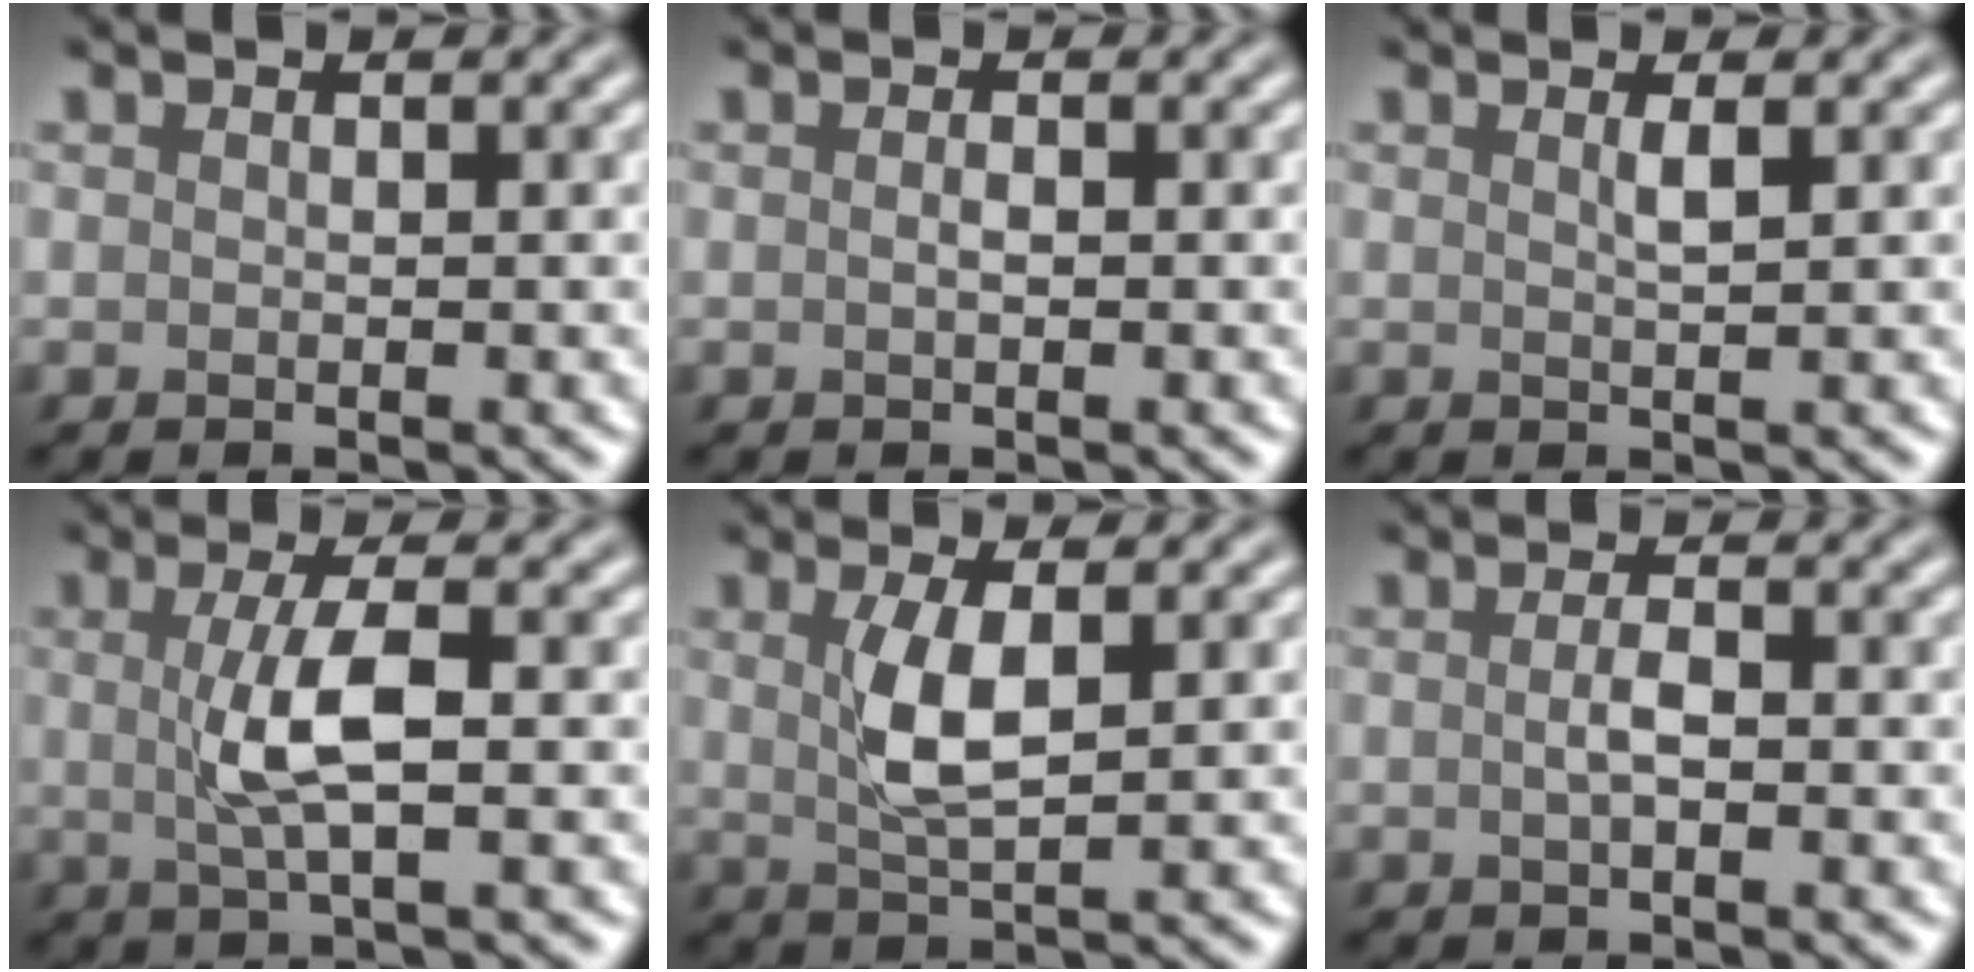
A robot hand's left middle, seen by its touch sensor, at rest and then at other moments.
{"total": 0.7, "force": [-0.1, 0.2, 0.6], "torque": [-0.013, -0.001, -0.001]}
{"total": 1.1, "force": [0.5, 0.2, 1.0], "torque": [-0.012, 0.001, 0.006]}
{"total": 4.1, "force": [0.1, 0.9, 4.0], "torque": [-0.083, 0.002, 0.004]}
{"total": 3.5, "force": [0.8, 1.2, 3.2], "torque": [-0.073, -0.001, 0.017]}
{"total": 1.4, "force": [-0.2, 0.4, 1.3], "torque": [-0.028, 0.001, -0.004]}